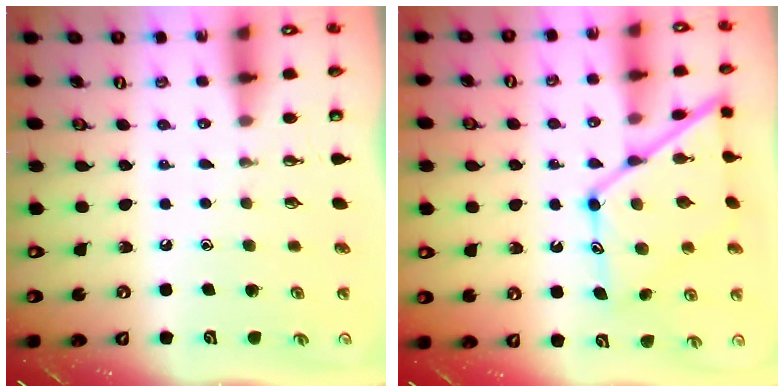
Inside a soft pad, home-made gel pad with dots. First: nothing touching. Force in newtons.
{"total": 16.3, "press": 16.3, "slide": 1.3}